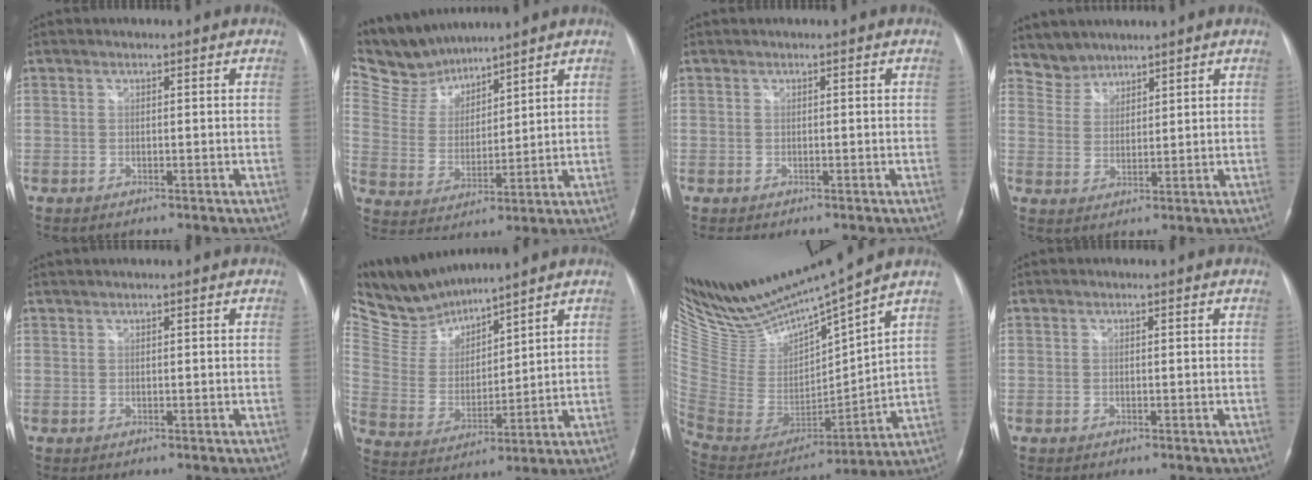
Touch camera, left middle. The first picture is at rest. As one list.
[{"total": 9.0, "force": [8.7, 1.9, 0.9], "torque": [-0.038, 0.014, 0.189]}, {"total": 0.0}, {"total": 3.9, "force": [3.5, 1.5, -0.8], "torque": [0.017, 0.009, 0.070]}, {"total": 0.7, "force": [0.7, -0.1, 0.3], "torque": [-0.008, 0.012, 0.017]}, {"total": 8.9, "force": [8.8, 1.2, 0.8], "torque": [-0.040, 0.009, 0.195]}, {"total": 17.4, "force": [16.0, -0.1, 6.8], "torque": [-0.143, -0.033, 0.320]}, {"total": 0.0}]